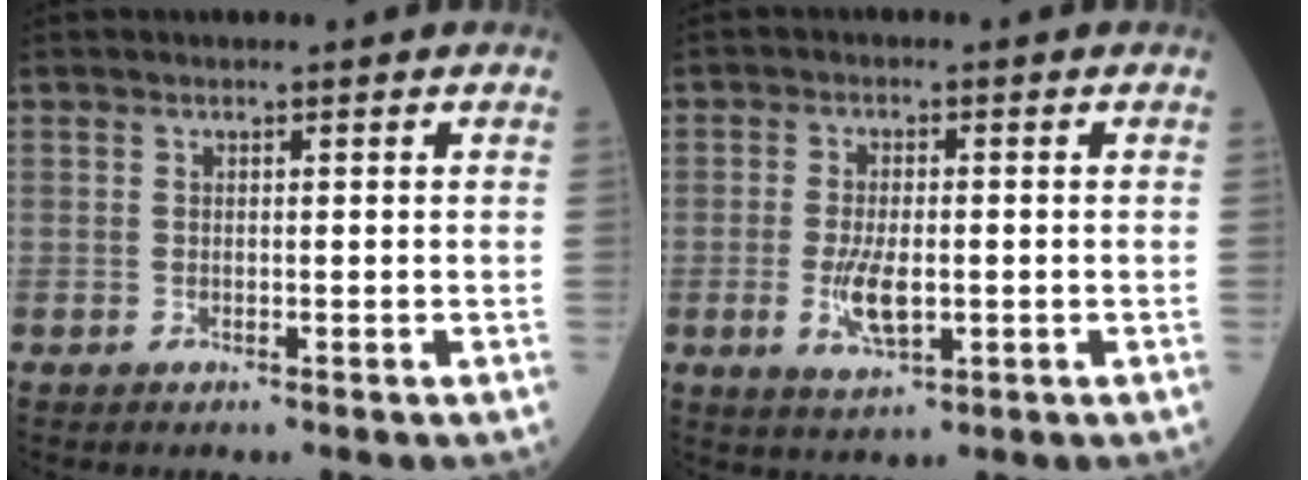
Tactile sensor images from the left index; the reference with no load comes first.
{"total": 5.5, "force": [-1.1, 2.0, 5.0], "torque": [-0.103, -0.008, -0.017]}